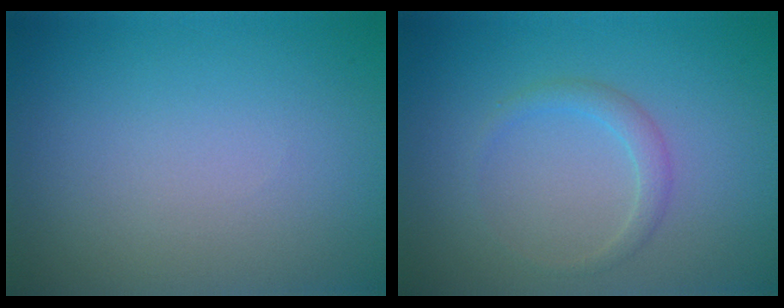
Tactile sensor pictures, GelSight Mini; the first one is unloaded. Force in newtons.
{"total": 1.5, "press": 1.5, "slide": 0.2}